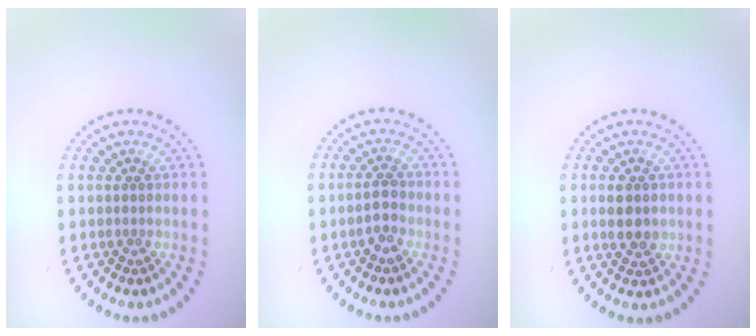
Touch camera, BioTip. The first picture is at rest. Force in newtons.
{"total": 2.0, "press": 1.9, "slide": 0.4}
{"total": 2.3, "press": 2.3, "slide": 0.3}